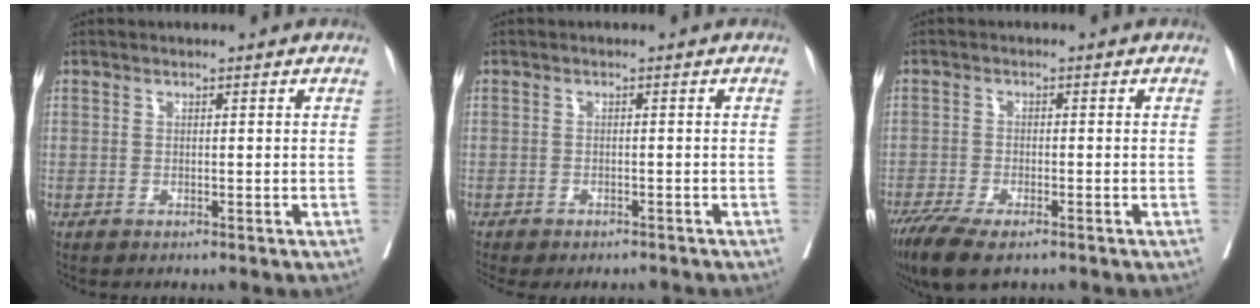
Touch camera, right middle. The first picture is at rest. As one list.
[{"total": 6.3, "force": [-5.6, 2.1, 2.2], "torque": [-0.028, 0.000, -0.070]}, {"total": 8.5, "force": [-6.0, 2.5, 5.4], "torque": [-0.092, -0.019, -0.102]}]